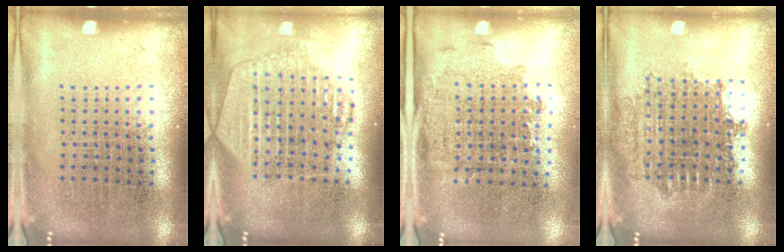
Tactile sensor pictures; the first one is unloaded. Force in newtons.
{"total": 2.1, "press": 1.9, "slide": 0.9}
{"total": 1.5, "press": 1.2, "slide": 0.9}
{"total": 1.7, "press": 1.4, "slide": 1.0}